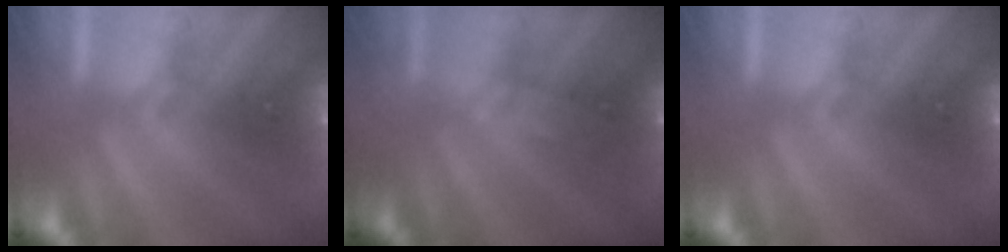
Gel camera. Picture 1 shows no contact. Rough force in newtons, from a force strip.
{"total": 2.9}
{"total": 0.0}